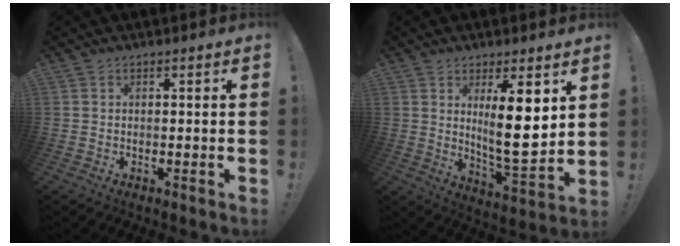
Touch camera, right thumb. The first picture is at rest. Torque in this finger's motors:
{"motor_torque": [0.18, 2.17, 1.31, -0.11, 0.06]}